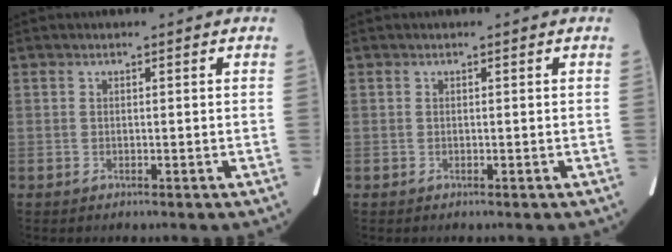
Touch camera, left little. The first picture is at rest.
{"total": 0.0}